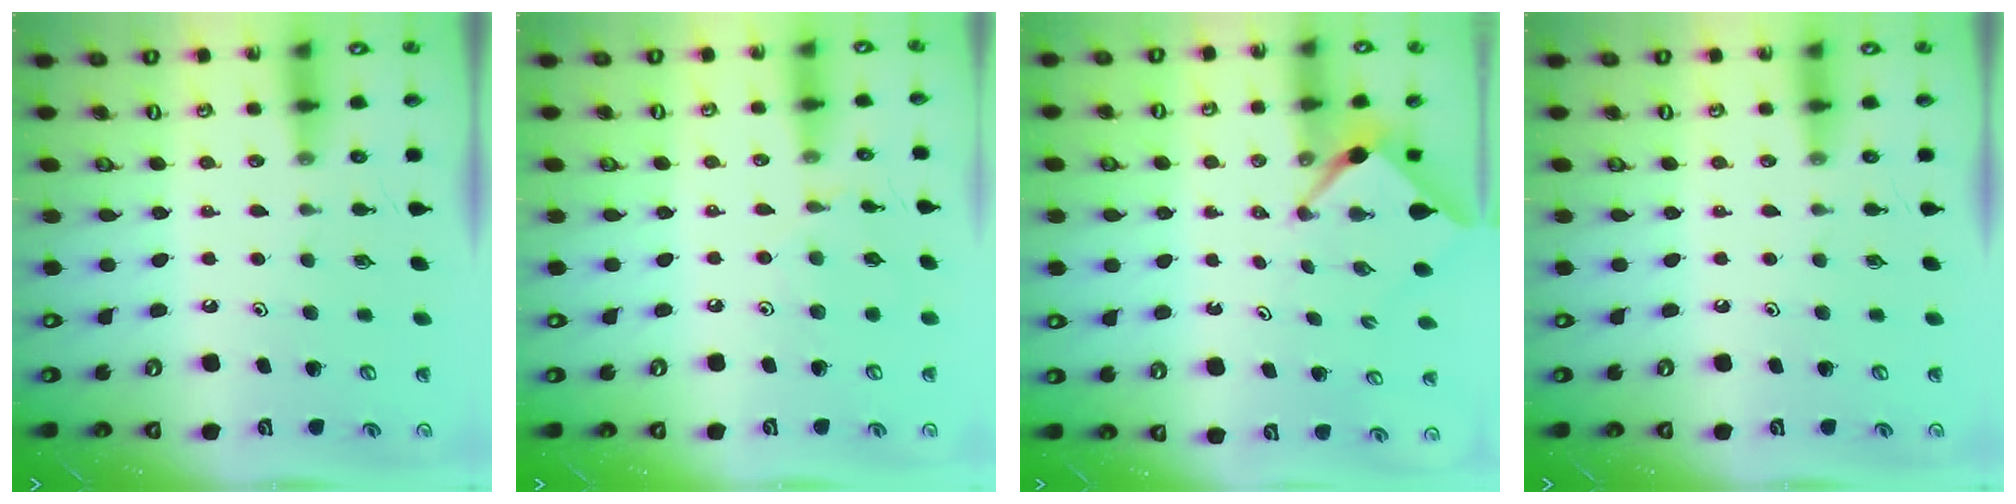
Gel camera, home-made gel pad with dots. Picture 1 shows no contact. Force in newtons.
{"total": 5.8, "press": 5.8, "slide": 0.7}
{"total": 2.5, "press": 2.5, "slide": 0.2}
{"total": 0.0}